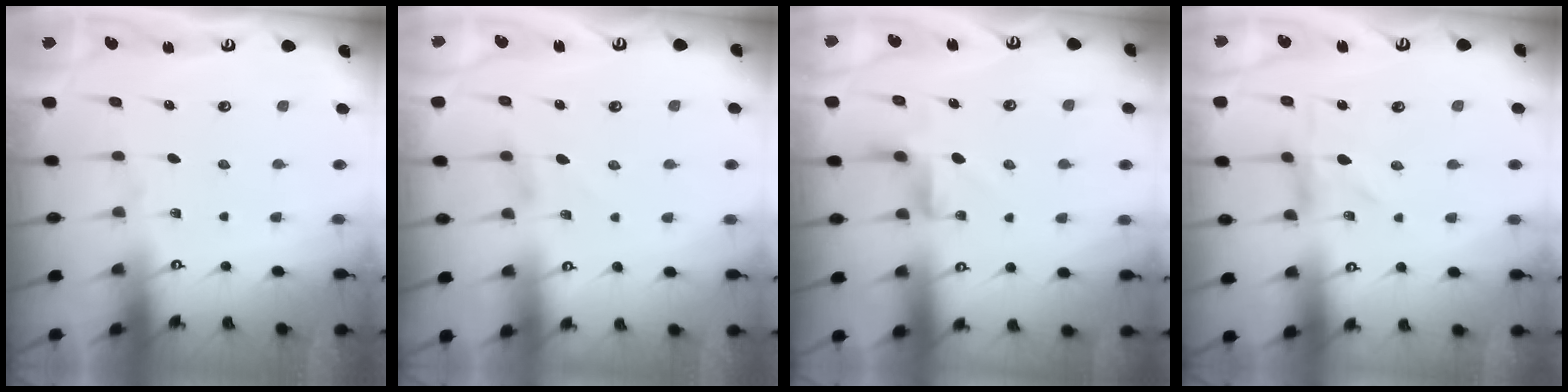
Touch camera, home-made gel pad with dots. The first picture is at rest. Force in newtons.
{"total": 1.6, "press": 1.5, "slide": 0.4}
{"total": 2.9, "press": 2.8, "slide": 0.5}
{"total": 0.0}